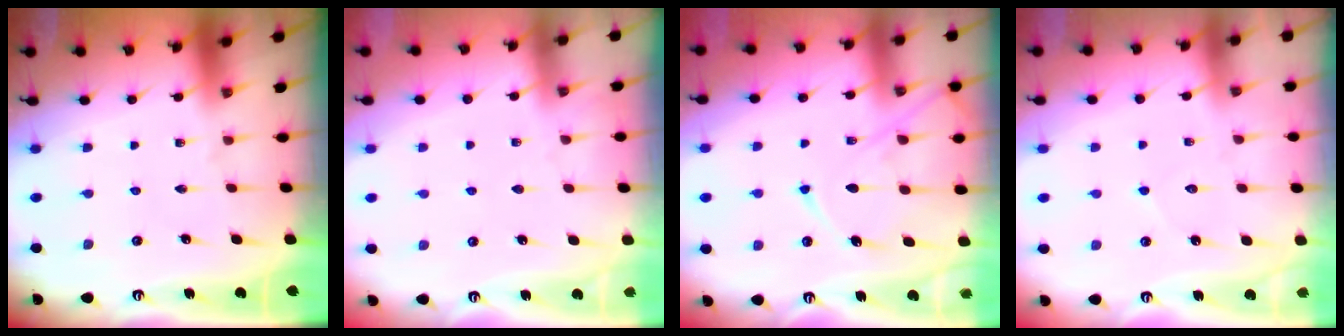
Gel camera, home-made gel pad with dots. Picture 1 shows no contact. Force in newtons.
{"total": 3.7, "press": 3.6, "slide": 0.6}
{"total": 11.8, "press": 11.8, "slide": 1.1}
{"total": 4.9, "press": 4.9, "slide": 0.6}